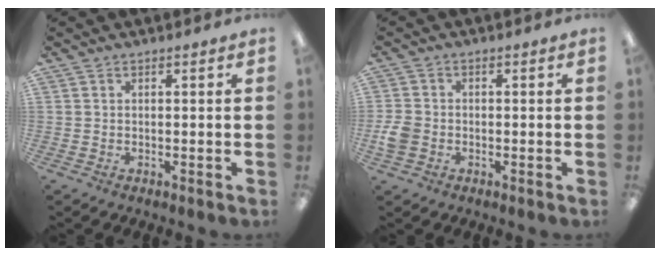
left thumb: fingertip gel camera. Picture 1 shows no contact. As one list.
[{"total": 4.4, "force": [-1.3, 3.5, 2.4], "torque": [-0.049, 0.007, -0.025]}]